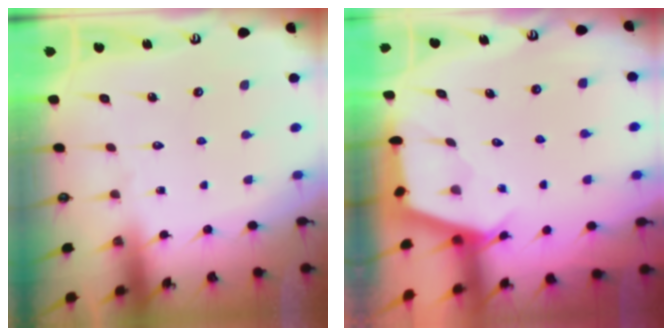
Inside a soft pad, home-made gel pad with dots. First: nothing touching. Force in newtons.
{"total": 2.5, "press": 2.5, "slide": 0.4}